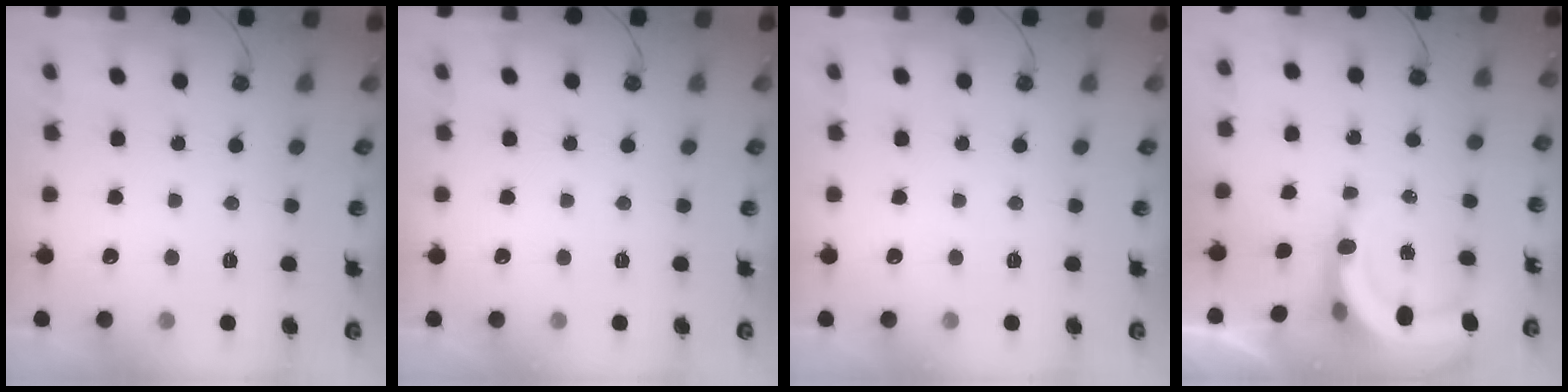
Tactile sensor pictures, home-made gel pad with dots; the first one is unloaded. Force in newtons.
{"total": 0.0}
{"total": 0.0}
{"total": 6.4, "press": 6.4, "slide": 0.7}